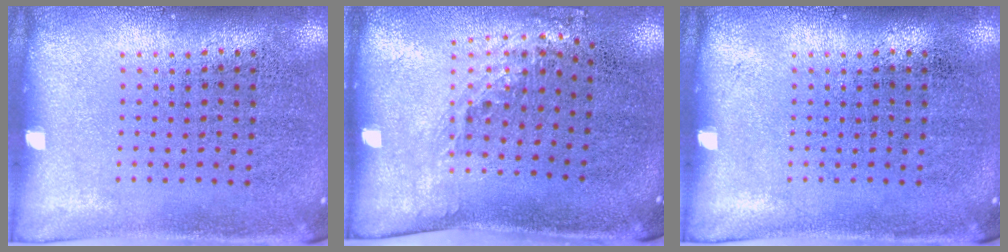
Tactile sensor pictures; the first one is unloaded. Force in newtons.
{"total": 1.5, "press": 1.1, "slide": 1.0}
{"total": 0.0}